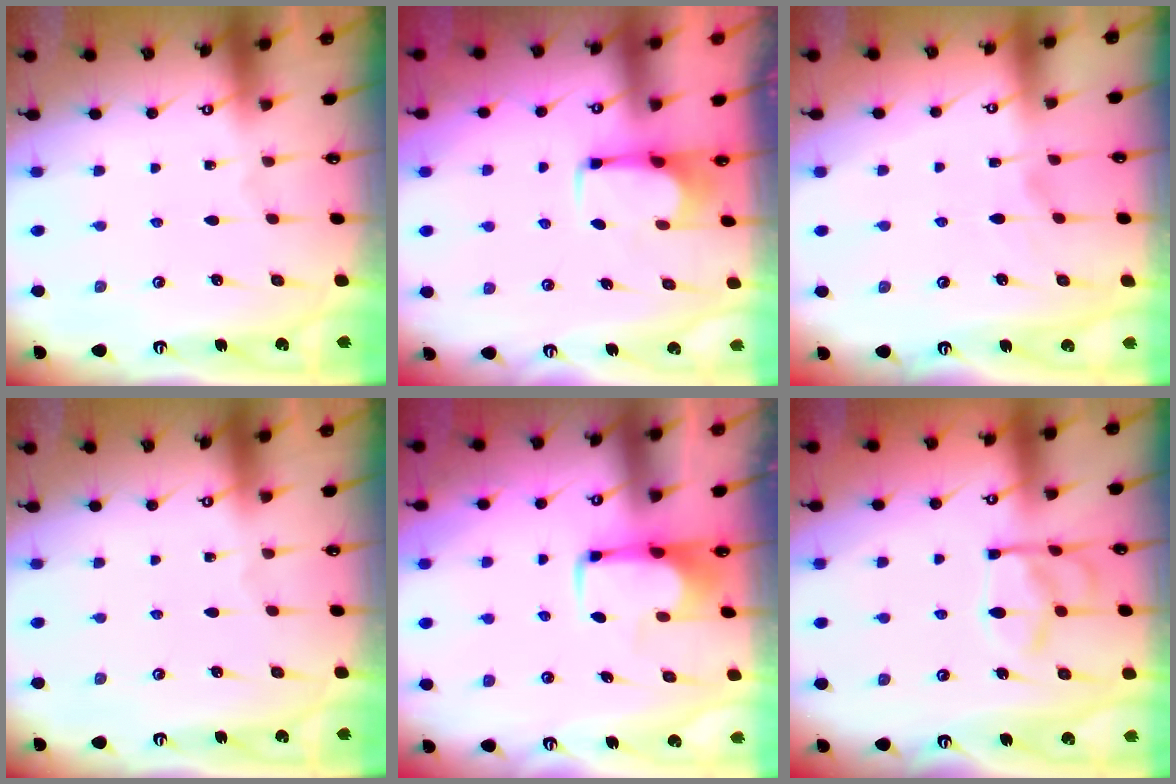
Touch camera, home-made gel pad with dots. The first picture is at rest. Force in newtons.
{"total": 2.9, "press": 2.9, "slide": 0.5}
{"total": 0.9, "press": 0.1, "slide": 0.9}
{"total": 0.0}
{"total": 2.0, "press": 2.0, "slide": 0.4}
{"total": 11.4, "press": 11.4, "slide": 0.8}